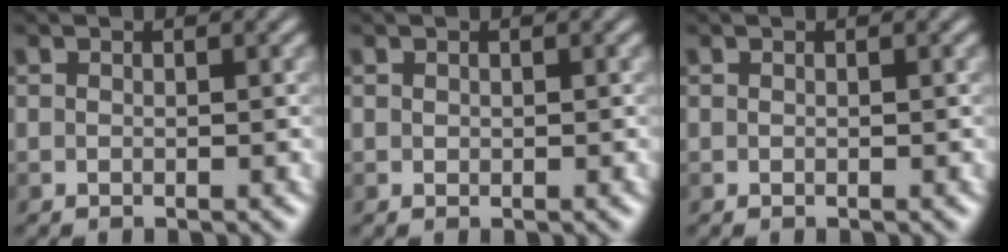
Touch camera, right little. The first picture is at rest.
{"total": 0.0}
{"total": 0.0}